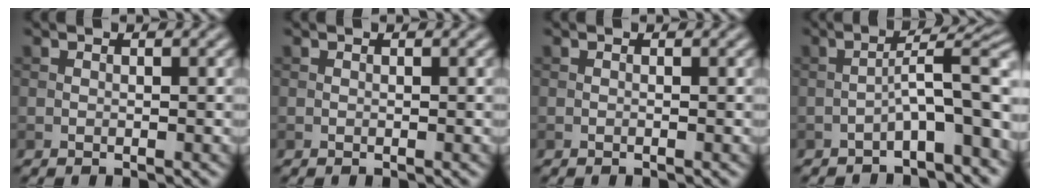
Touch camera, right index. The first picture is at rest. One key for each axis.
{"total": 0.0}
{"total": 0.0}
{"total": 6.2, "fx": -2.6, "fy": 1.4, "fz": 5.5, "tx": -0.078, "ty": 0.023, "tz": -0.045}